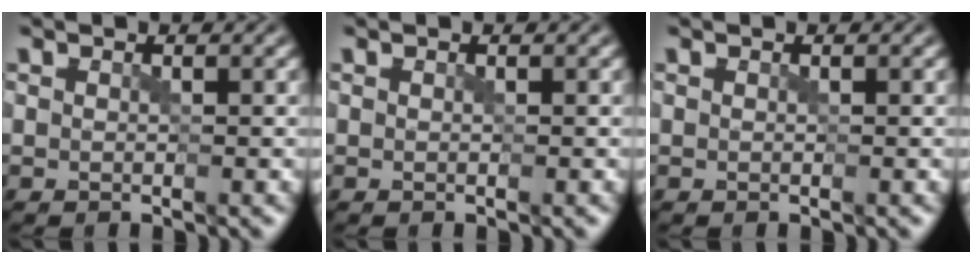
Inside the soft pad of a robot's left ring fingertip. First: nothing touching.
{"total": 0.0}
{"total": 0.0}